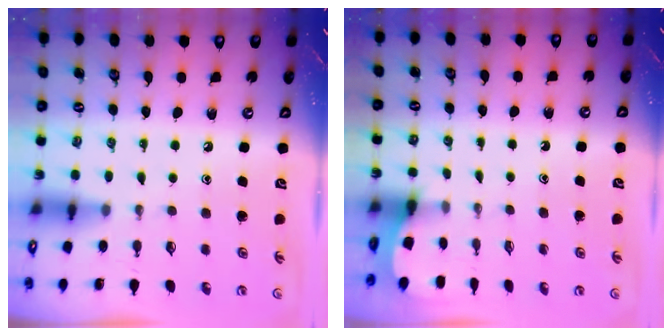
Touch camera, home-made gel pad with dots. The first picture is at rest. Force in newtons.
{"total": 1.0, "press": 0.9, "slide": 0.1}